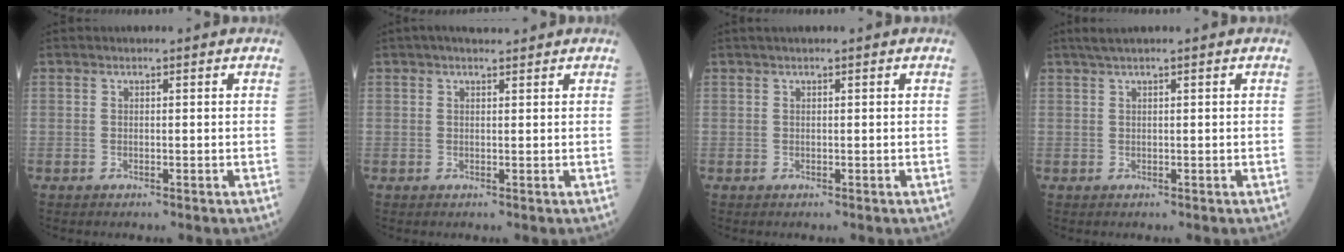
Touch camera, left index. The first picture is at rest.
{"total": 2.3, "force": [1.9, 0.4, 1.2], "torque": [-0.021, 0.016, 0.028]}
{"total": 0.9, "force": [0.6, -0.1, 0.6], "torque": [-0.015, 0.016, 0.013]}
{"total": 1.8, "force": [1.2, -0.3, 1.3], "torque": [-0.033, 0.016, 0.026]}